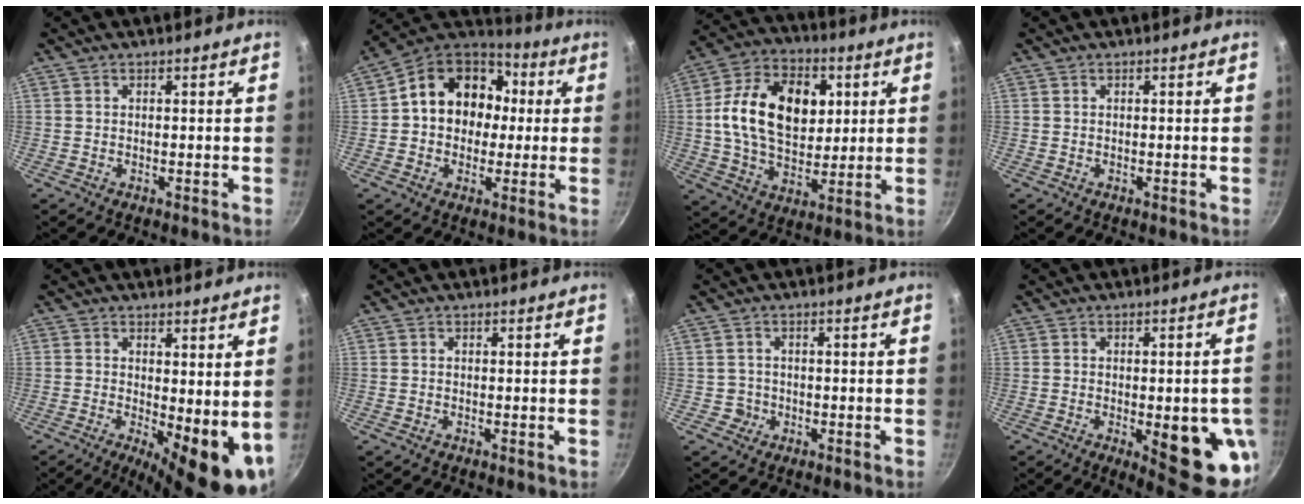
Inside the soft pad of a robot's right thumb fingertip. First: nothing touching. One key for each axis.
{"total": 16.3, "fx": 1.7, "fy": 13.3, "fz": 9.4, "tx": -0.113, "ty": 0.039, "tz": 0.015}
{"total": 19.6, "fx": 3.7, "fy": 13.1, "fz": 14.1, "tx": -0.213, "ty": 0.005, "tz": 0.052}
{"total": 0.0}
{"total": 11.7, "fx": -0.6, "fy": 4.3, "fz": 10.9, "tx": -0.120, "ty": -0.013, "tz": 0.001}
{"total": 0.0}
{"total": 2.0, "fx": -0.5, "fy": 2.0, "fz": 0.1, "tx": 0.012, "ty": 0.010, "tz": -0.004}
{"total": 14.0, "fx": -3.3, "fy": 4.7, "fz": 12.7, "tx": -0.127, "ty": -0.003, "tz": -0.034}